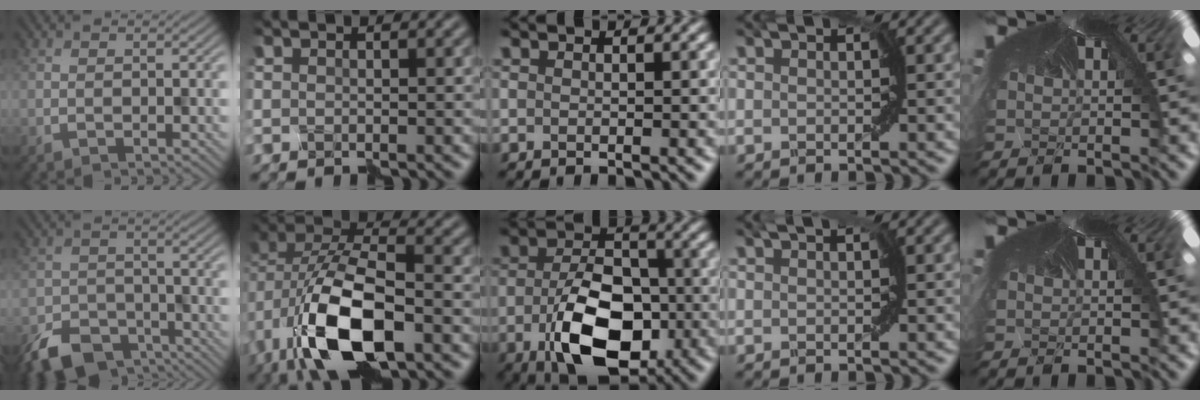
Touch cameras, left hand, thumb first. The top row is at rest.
{"thumb": {"total": 7.9, "force": [-6.0, 4.0, 3.0], "torque": [-0.052, -0.021, -0.097]}, "index": {"total": 11.4, "force": [-4.6, 5.8, 8.6], "torque": [-0.189, -0.010, -0.082]}, "middle": {"total": 9.4, "force": [-3.7, 5.2, 6.8], "torque": [-0.139, -0.004, -0.060]}, "ring": {"total": 1.1, "force": [0.6, 0.4, 0.8], "torque": [-0.009, 0.007, 0.000]}}